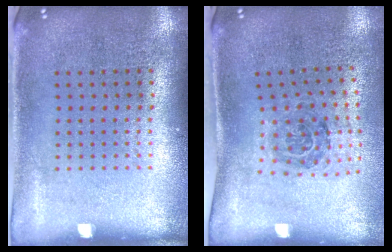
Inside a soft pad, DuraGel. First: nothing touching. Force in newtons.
{"total": 1.3, "press": 1.1, "slide": 0.7}